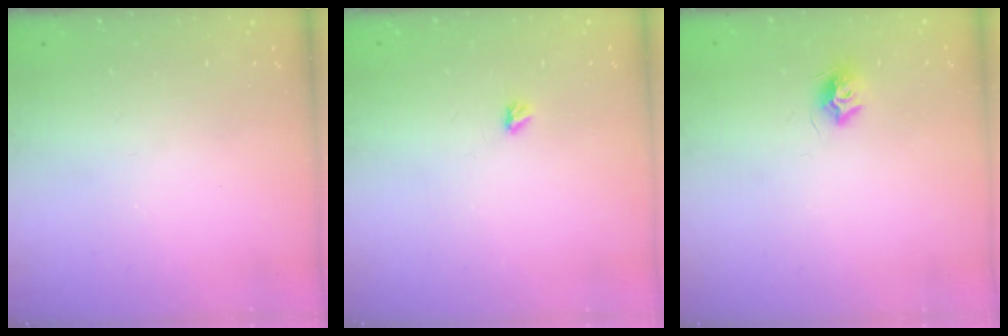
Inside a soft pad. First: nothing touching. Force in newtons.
{"total": 2.9, "press": 2.9, "slide": 0.5}
{"total": 7.4, "press": 7.4, "slide": 0.0}